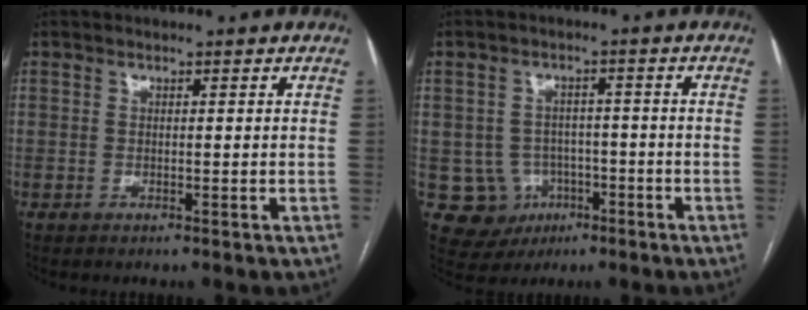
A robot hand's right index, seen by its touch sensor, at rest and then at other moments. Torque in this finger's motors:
{"motor_torque": [-0.09, 0.00, -0.54, -0.21]}